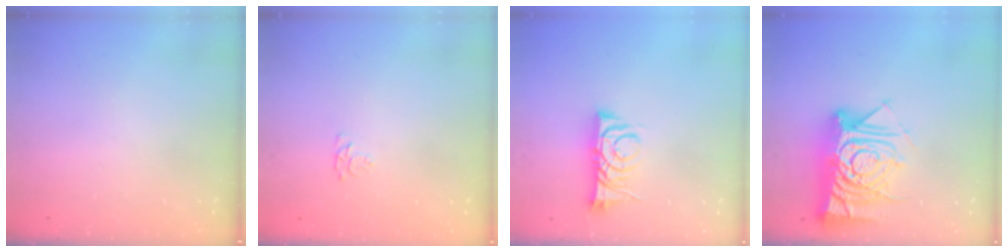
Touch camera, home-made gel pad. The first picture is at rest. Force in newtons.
{"total": 4.2, "press": 4.2, "slide": 0.7}
{"total": 9.2, "press": 9.1, "slide": 0.5}
{"total": 19.5, "press": 19.4, "slide": 1.6}